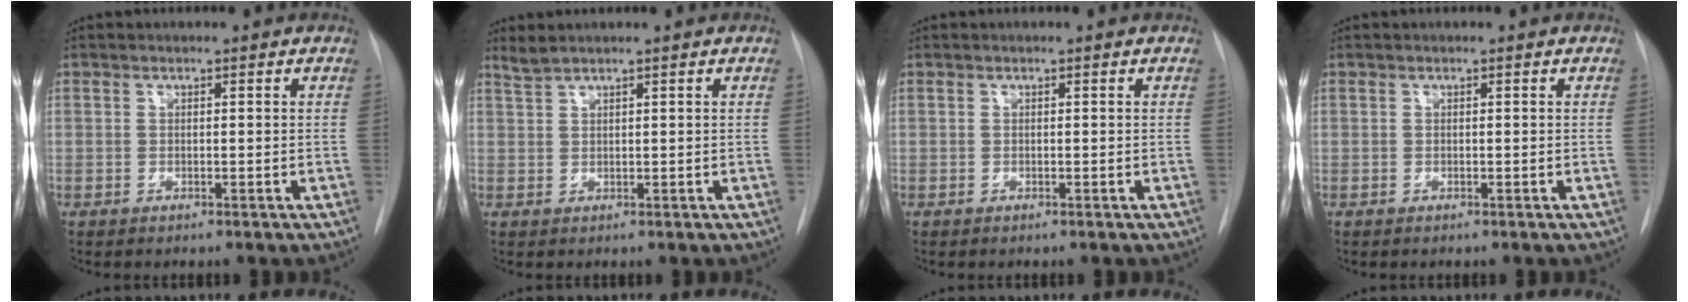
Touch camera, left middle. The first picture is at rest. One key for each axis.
{"total": 1.7, "fx": 1.5, "fy": -0.2, "fz": 0.6, "tx": -0.016, "ty": 0.012, "tz": 0.036}
{"total": 0.0}
{"total": 0.0}